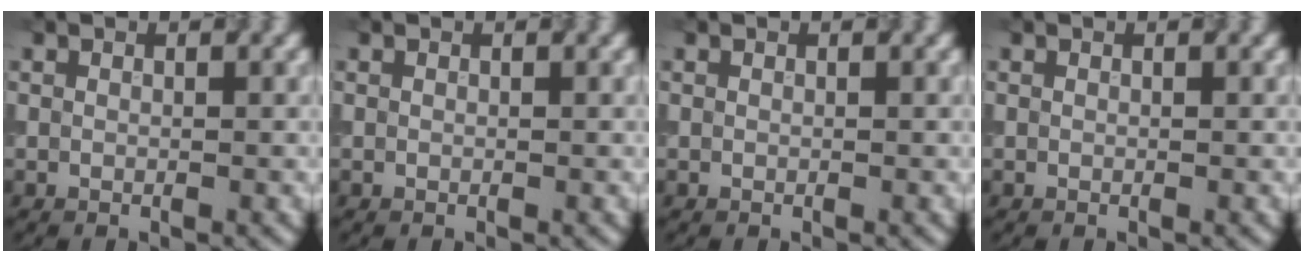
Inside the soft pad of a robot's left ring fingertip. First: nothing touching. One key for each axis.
{"total": 0.0}
{"total": 0.0}
{"total": 0.0}